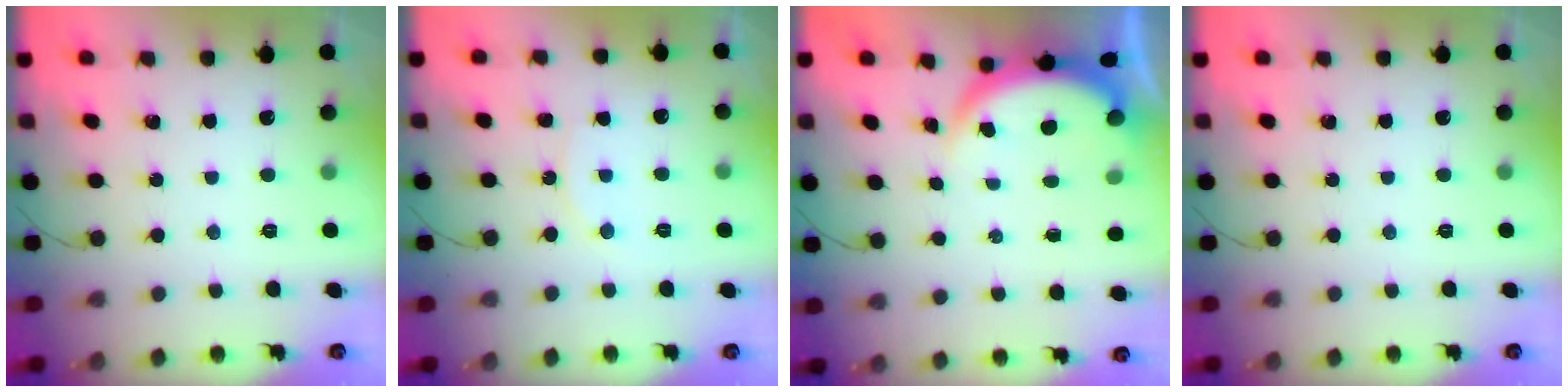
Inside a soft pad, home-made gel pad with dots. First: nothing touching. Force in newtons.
{"total": 6.3, "press": 6.3, "slide": 0.6}
{"total": 3.9, "press": 3.8, "slide": 0.2}
{"total": 0.0}